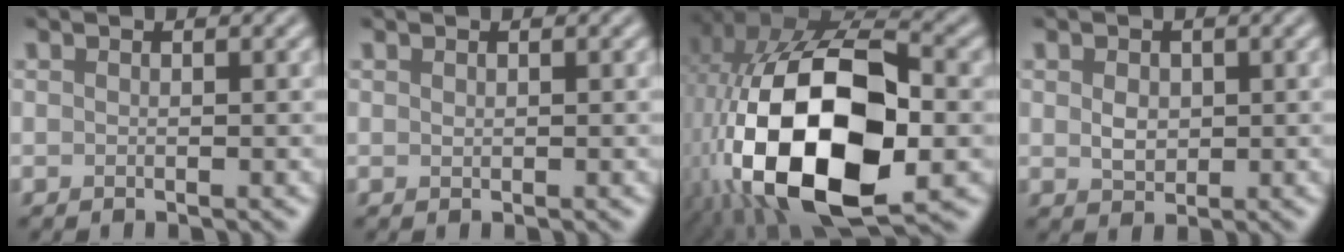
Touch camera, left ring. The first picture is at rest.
{"total": 0.0}
{"total": 19.1, "force": [-3.9, 10.7, 15.3], "torque": [-0.305, -0.022, -0.057]}
{"total": 1.8, "force": [0.3, 1.5, 1.0], "torque": [-0.019, -0.001, 0.006]}